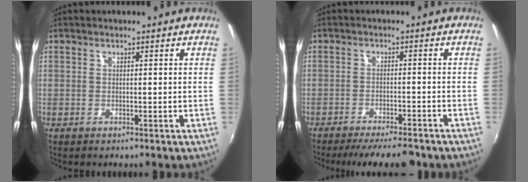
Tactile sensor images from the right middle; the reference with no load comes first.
{"total": 10.4, "force": [-8.9, 2.0, 5.0], "torque": [-0.105, -0.017, -0.131]}